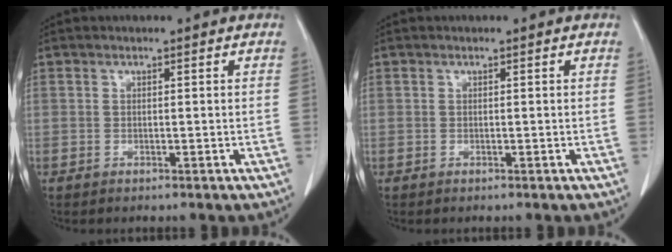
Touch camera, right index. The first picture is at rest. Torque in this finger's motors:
{"motor_torque": [0.00, 0.00, 0.00, 0.00]}